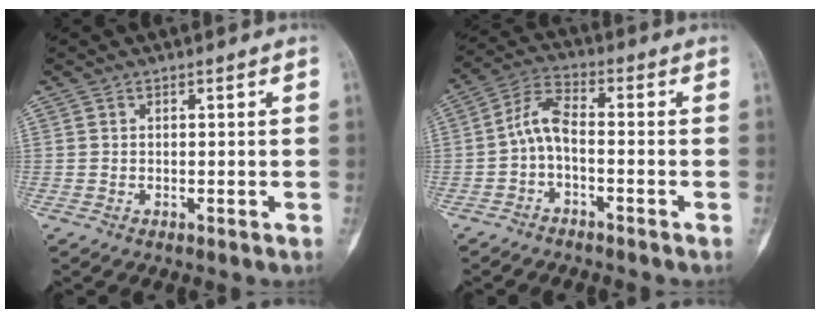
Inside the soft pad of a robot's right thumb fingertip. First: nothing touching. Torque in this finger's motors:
{"motor_torque": [0.11, 0.11, -0.12, 0.12, -0.03]}